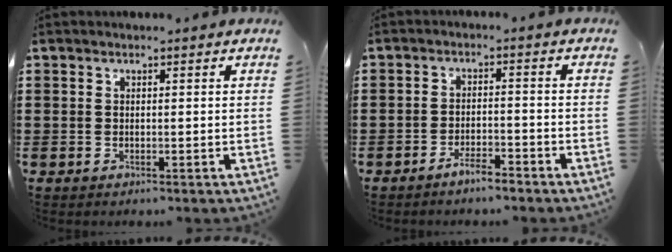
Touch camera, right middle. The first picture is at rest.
{"total": 2.9, "force": [-2.7, 0.4, 1.1], "torque": [-0.021, 0.006, -0.052]}